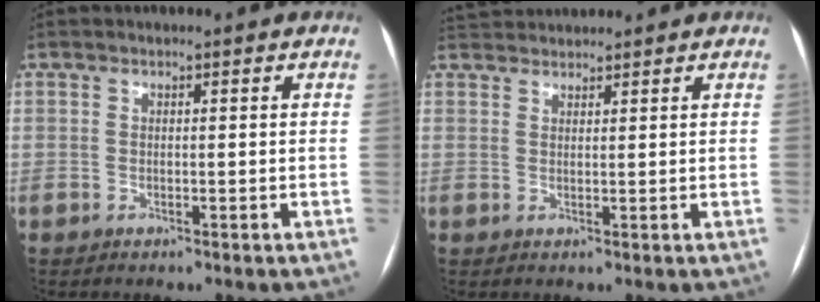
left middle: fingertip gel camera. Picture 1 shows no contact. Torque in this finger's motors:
{"motor_torque": [0.17, -0.29, -0.01, -0.01]}